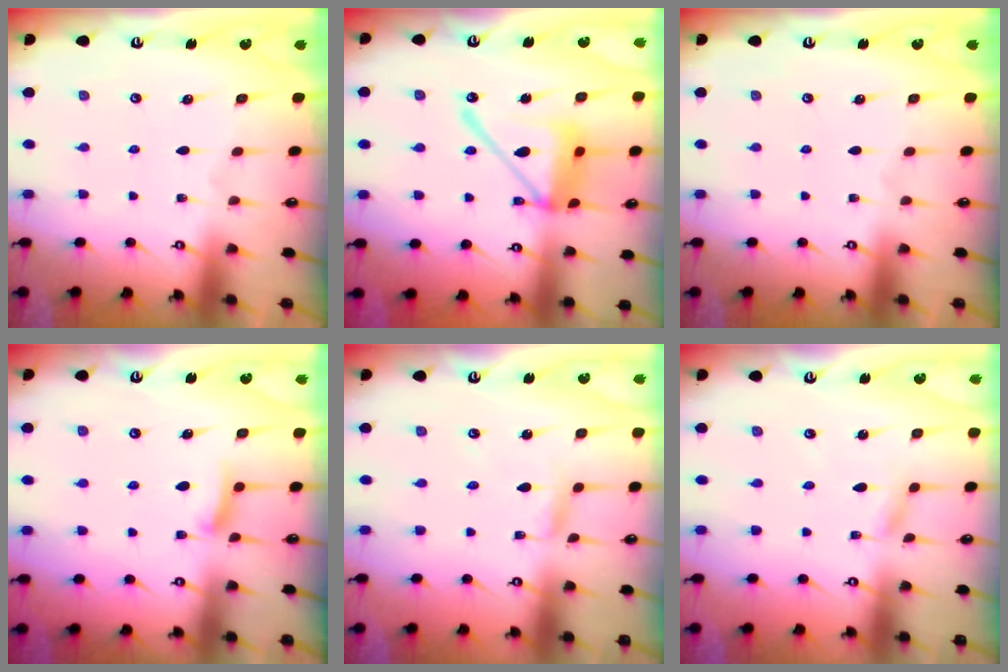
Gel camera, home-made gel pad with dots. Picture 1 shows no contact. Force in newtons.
{"total": 15.7, "press": 15.7, "slide": 1.2}
{"total": 0.0}
{"total": 5.7, "press": 5.7, "slide": 0.7}
{"total": 3.1, "press": 3.1, "slide": 0.2}
{"total": 2.0, "press": 2.0, "slide": 0.2}